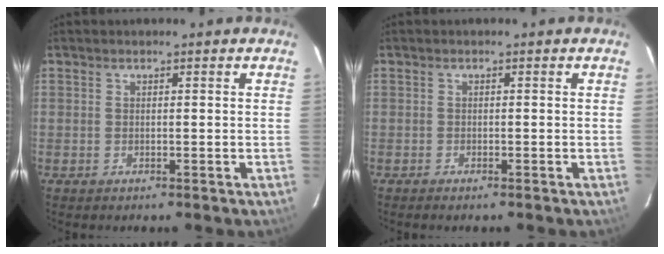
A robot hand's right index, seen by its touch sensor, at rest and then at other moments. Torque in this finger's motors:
{"motor_torque": [-0.19, -0.14, -0.04, 0.01]}